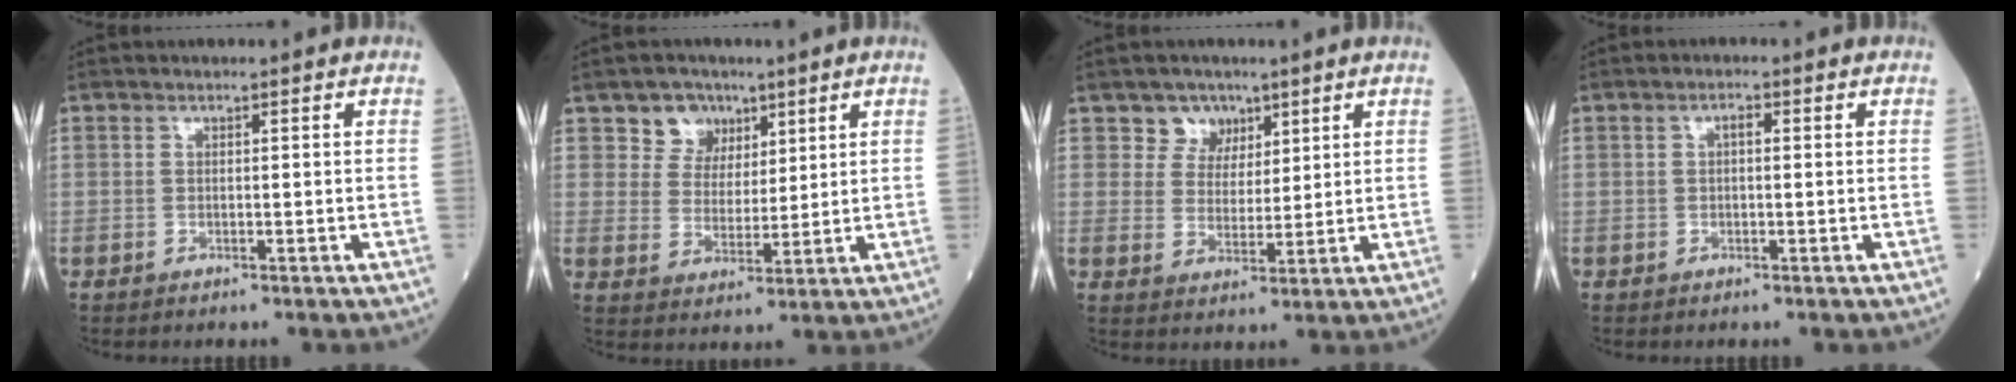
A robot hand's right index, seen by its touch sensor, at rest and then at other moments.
{"total": 5.8, "force": [3.6, 4.6, 0.7], "torque": [-0.014, 0.009, 0.065]}
{"total": 4.6, "force": [2.9, 3.5, 0.1], "torque": [0.000, 0.005, 0.051]}
{"total": 1.1, "force": [0.2, 0.4, 1.0], "torque": [-0.014, 0.005, 0.002]}